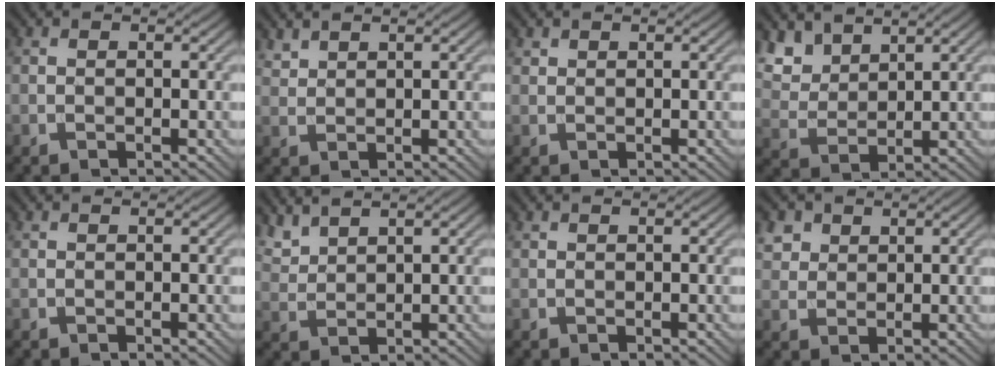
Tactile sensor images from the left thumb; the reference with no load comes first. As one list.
[{"total": 1.8, "force": [1.7, 0.6, 0.6], "torque": [-0.018, 0.002, 0.041]}, {"total": 0.9, "force": [0.7, 0.4, 0.2], "torque": [-0.007, -0.001, 0.019]}, {"total": 6.1, "force": [4.6, 3.0, 2.5], "torque": [-0.075, -0.009, 0.107]}, {"total": 0.0}, {"total": 3.4, "force": [3.0, 0.8, 1.3], "torque": [-0.038, 0.004, 0.071]}, {"total": 0.0}, {"total": 3.3, "force": [1.9, 2.5, 1.1], "torque": [-0.038, -0.003, 0.047]}]